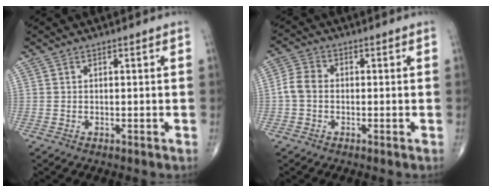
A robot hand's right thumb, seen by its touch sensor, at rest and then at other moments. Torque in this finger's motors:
{"motor_torque": [-0.30, 0.33, 0.10, -0.06, 0.05]}